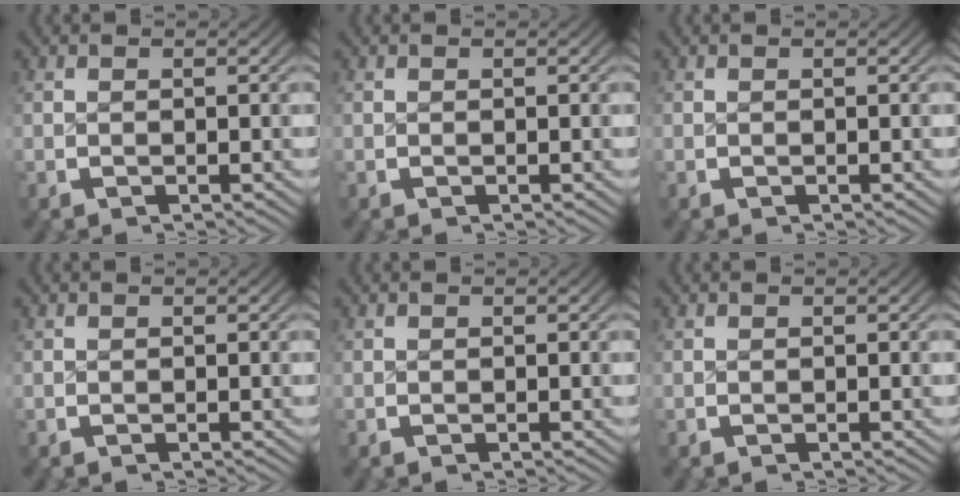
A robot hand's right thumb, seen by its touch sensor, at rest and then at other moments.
{"total": 0.0}
{"total": 0.0}
{"total": 0.0}
{"total": 0.0}
{"total": 0.0}